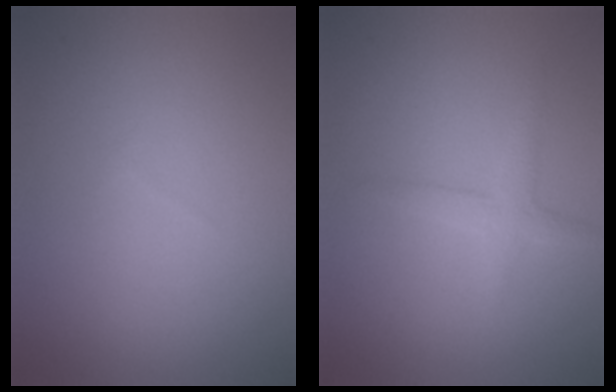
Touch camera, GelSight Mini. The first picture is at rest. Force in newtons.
{"total": 1.9, "press": 1.9, "slide": 0.1}